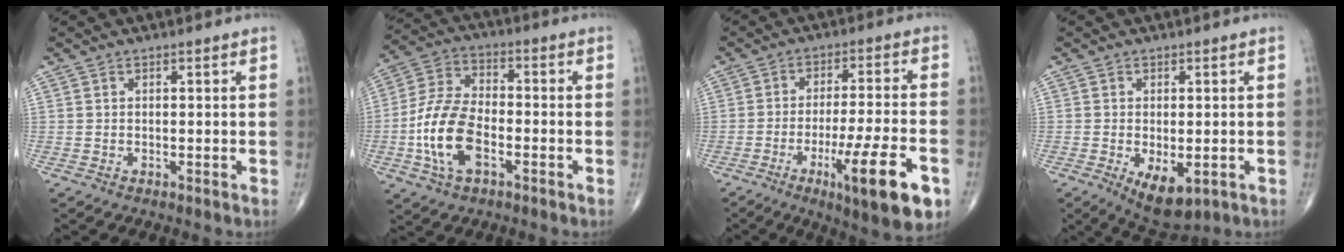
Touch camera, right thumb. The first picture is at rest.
{"total": 13.1, "force": [-3.9, 7.1, 10.2], "torque": [-0.210, 0.024, -0.077]}
{"total": 16.0, "force": [-6.9, 2.7, 14.2], "torque": [-0.221, 0.009, -0.099]}
{"total": 7.3, "force": [-2.3, 3.6, 5.8], "torque": [-0.088, -0.012, -0.025]}